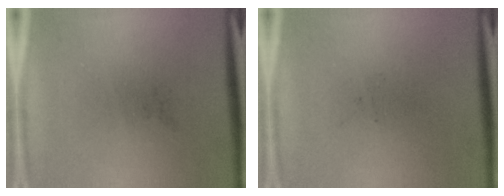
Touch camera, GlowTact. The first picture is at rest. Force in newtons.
{"total": 0.0}